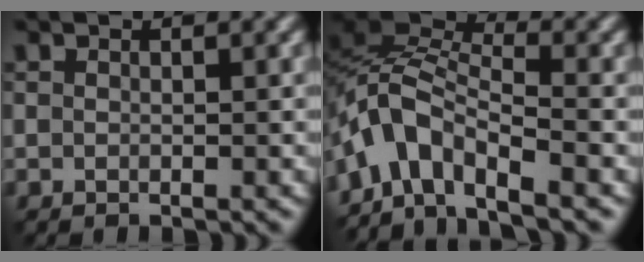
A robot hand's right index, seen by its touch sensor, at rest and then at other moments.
{"total": 6.2, "force": [-4.2, 2.7, 3.6], "torque": [-0.056, 0.007, -0.097]}